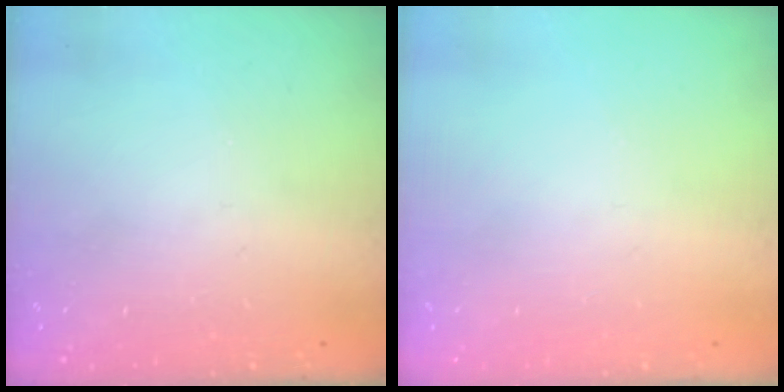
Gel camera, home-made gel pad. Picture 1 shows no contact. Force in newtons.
{"total": 0.0}